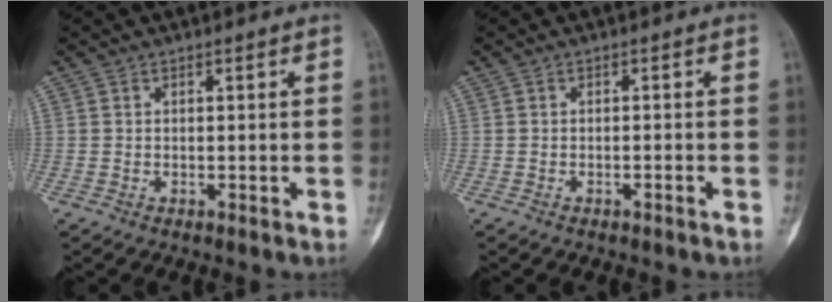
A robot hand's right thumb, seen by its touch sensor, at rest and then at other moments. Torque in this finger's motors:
{"motor_torque": [-0.11, -0.03, -0.04, 0.32, -0.05]}